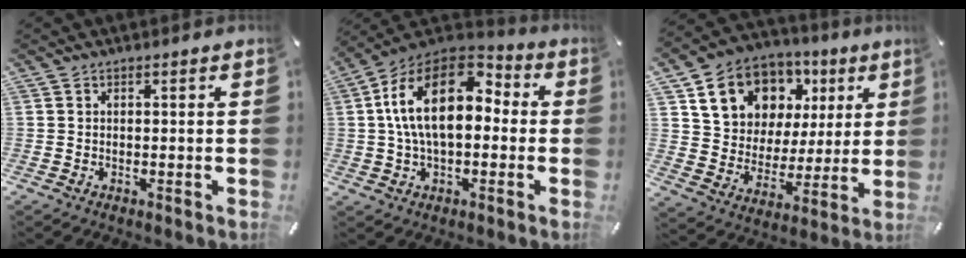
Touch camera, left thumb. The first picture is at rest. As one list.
[{"total": 17.2, "force": [2.6, 10.1, 13.6], "torque": [-0.273, 0.001, 0.042]}, {"total": 15.7, "force": [7.8, 12.4, 5.7], "torque": [-0.108, -0.031, 0.150]}]